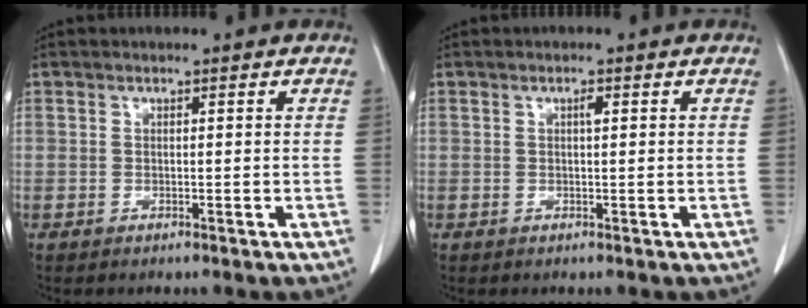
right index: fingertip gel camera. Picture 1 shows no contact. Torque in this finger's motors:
{"motor_torque": [0.13, 0.09, 0.02, 0.01]}